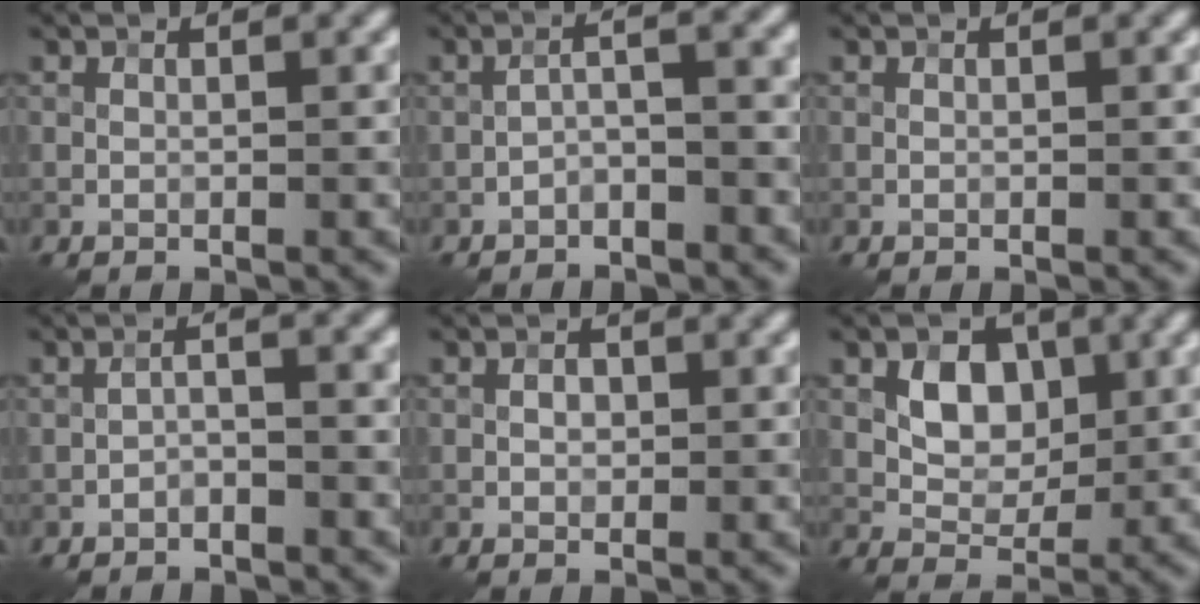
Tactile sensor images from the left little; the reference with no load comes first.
{"total": 2.4, "force": [-1.5, 0.5, 1.8], "torque": [-0.035, 0.012, -0.034]}
{"total": 0.0}
{"total": 1.6, "force": [-1.0, 0.3, 1.1], "torque": [-0.023, 0.005, -0.023]}
{"total": 0.9, "force": [0.0, 0.7, 0.6], "torque": [-0.007, 0.000, -0.001]}
{"total": 4.3, "force": [1.0, 3.1, 2.7], "torque": [-0.041, -0.001, 0.011]}